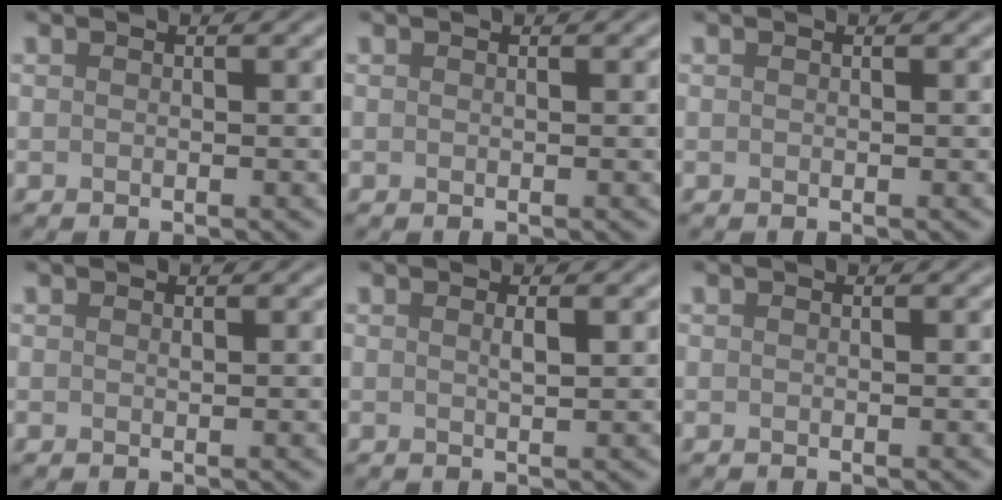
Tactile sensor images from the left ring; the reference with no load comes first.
{"total": 0.0}
{"total": 0.0}
{"total": 0.0}
{"total": 1.0, "force": [0.4, 0.2, 0.9], "torque": [-0.014, 0.002, 0.004]}
{"total": 0.0}